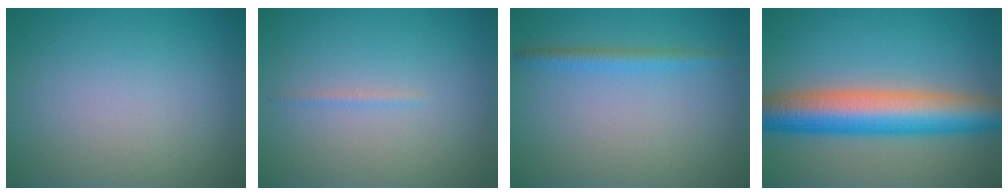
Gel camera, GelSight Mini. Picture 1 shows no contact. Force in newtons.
{"total": 0.6, "press": 0.6, "slide": 0.1}
{"total": 1.6, "press": 1.6, "slide": 0.1}
{"total": 9.4, "press": 9.4, "slide": 0.3}